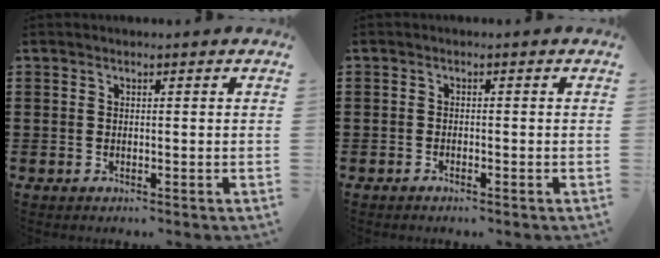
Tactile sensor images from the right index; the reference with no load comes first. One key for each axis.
{"total": 0.7, "fx": -0.6, "fy": -0.1, "fz": 0.3, "tx": -0.009, "ty": -0.006, "tz": -0.010}